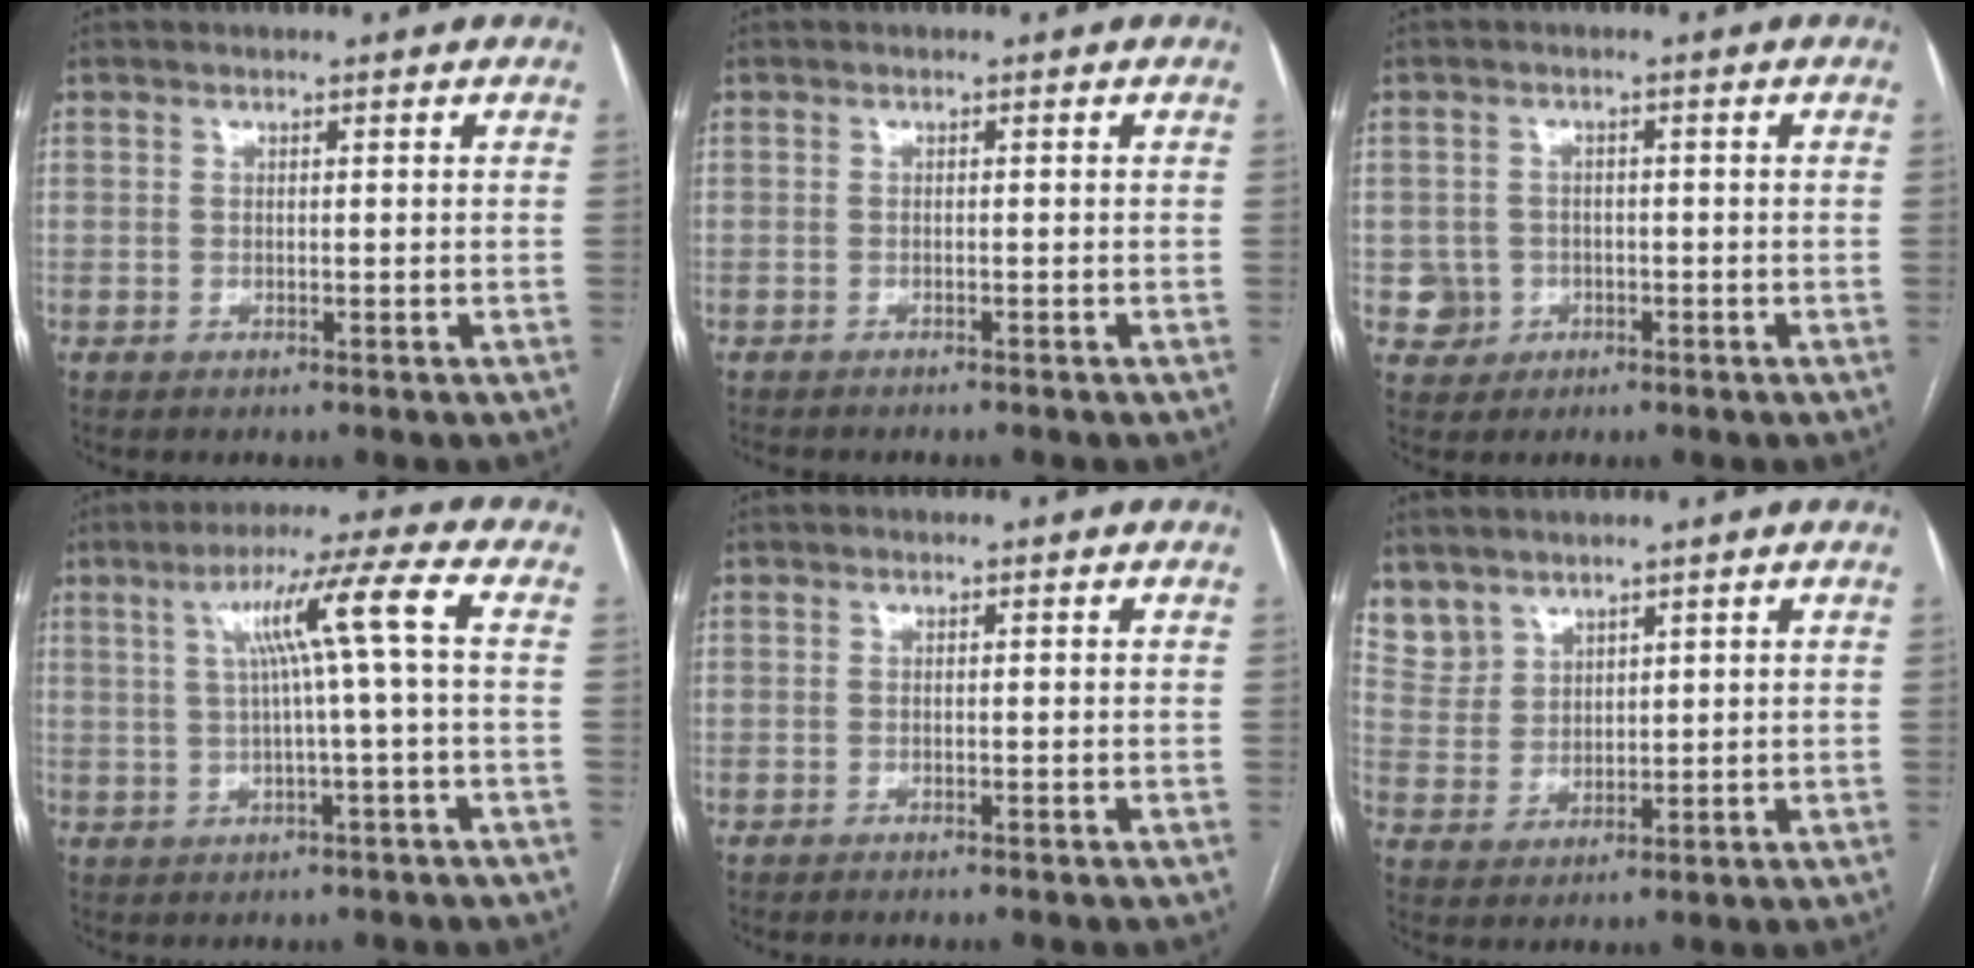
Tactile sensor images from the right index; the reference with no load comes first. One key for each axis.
{"total": 4.1, "fx": -3.8, "fy": 0.7, "fz": 1.6, "tx": -0.020, "ty": -0.006, "tz": -0.047}
{"total": 3.5, "fx": -1.0, "fy": 3.4, "fz": -0.1, "tx": 0.011, "ty": 0.012, "tz": -0.012}
{"total": 8.2, "fx": 1.1, "fy": -1.5, "fz": 8.0, "tx": -0.136, "ty": 0.020, "tz": 0.026}
{"total": 2.7, "fx": -2.5, "fy": 0.2, "fz": 1.0, "tx": -0.013, "ty": -0.003, "tz": -0.029}
{"total": 5.2, "fx": 4.4, "fy": 2.9, "fz": 0.0, "tx": -0.002, "ty": 0.008, "tz": 0.107}